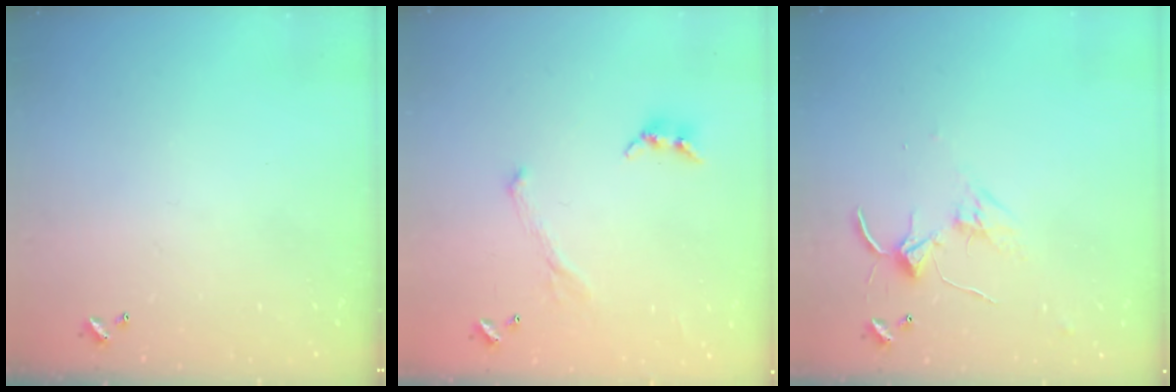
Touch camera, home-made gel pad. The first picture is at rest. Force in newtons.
{"total": 2.7, "press": 2.6, "slide": 0.7}
{"total": 2.7, "press": 2.7, "slide": 0.4}